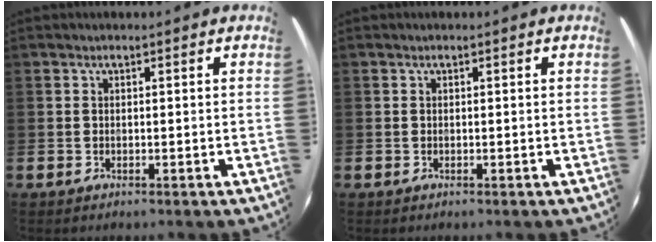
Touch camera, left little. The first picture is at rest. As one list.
[{"total": 0.0}]